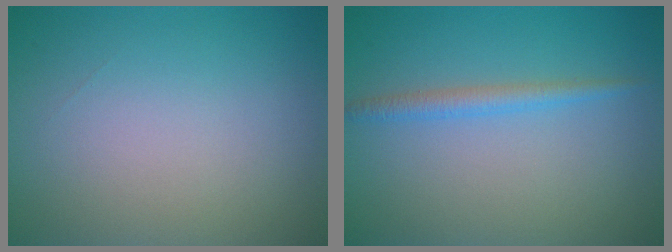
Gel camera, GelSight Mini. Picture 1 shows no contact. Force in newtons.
{"total": 1.7, "press": 1.7, "slide": 0.1}